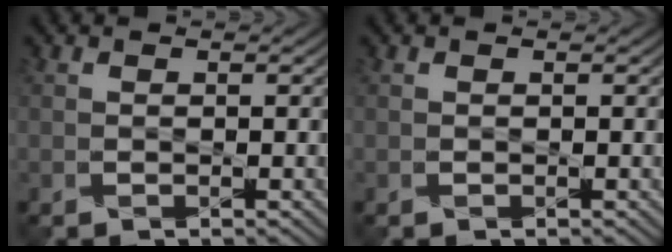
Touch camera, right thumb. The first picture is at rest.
{"total": 0.0}